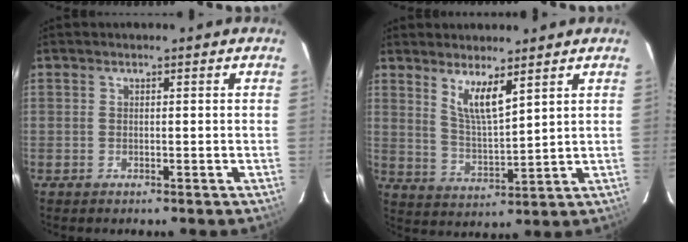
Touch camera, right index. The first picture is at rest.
{"total": 6.9, "force": [4.4, 1.2, 5.2], "torque": [-0.098, -0.011, 0.089]}